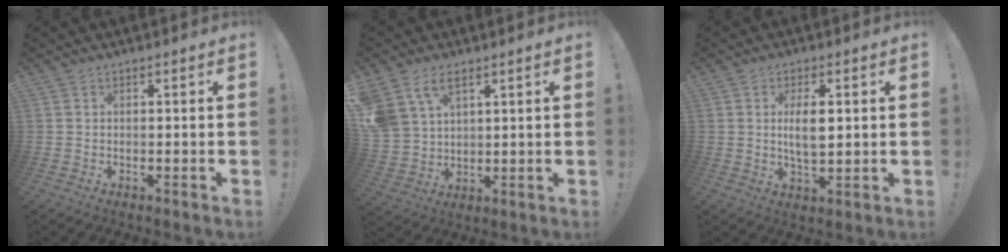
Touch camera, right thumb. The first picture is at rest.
{"total": 9.9, "force": [5.8, 6.2, 5.0], "torque": [-0.117, -0.024, 0.120]}
{"total": 7.0, "force": [1.2, 3.0, 6.2], "torque": [-0.108, -0.009, 0.012]}